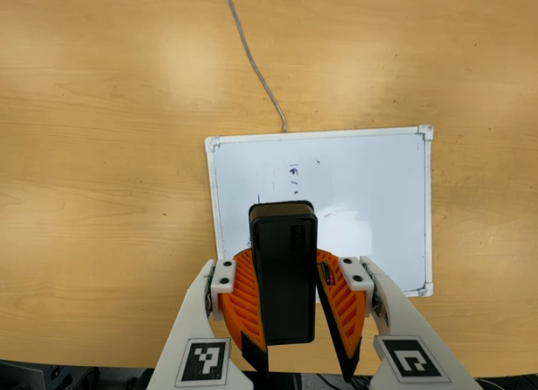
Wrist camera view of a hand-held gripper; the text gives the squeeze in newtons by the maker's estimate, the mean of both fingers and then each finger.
{"total": 9.8, "left": 9.8, "right": 9.8}